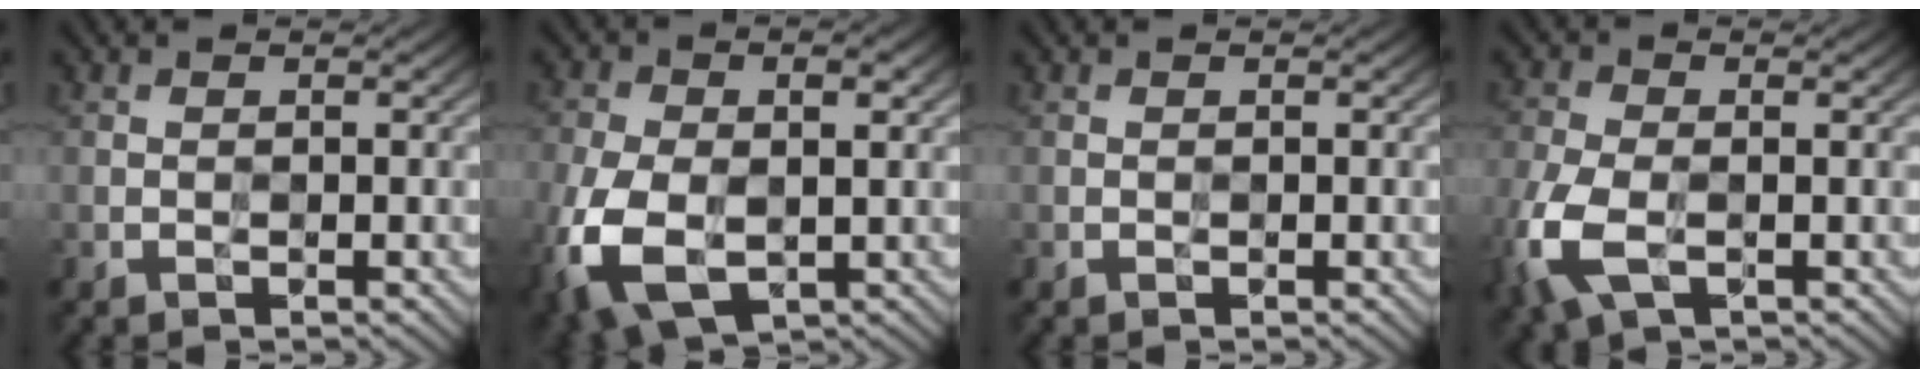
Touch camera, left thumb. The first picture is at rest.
{"total": 12.9, "force": [-3.3, 7.8, 9.7], "torque": [-0.235, -0.037, -0.044]}
{"total": 0.0}
{"total": 7.5, "force": [-2.7, 4.0, 5.8], "torque": [-0.157, -0.013, -0.062]}